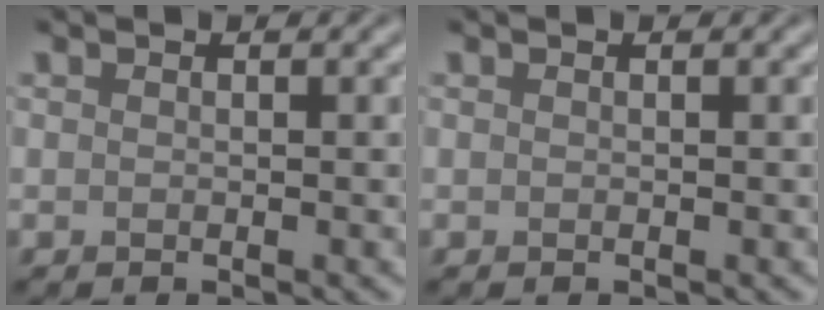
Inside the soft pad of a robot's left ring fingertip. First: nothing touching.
{"total": 0.0}